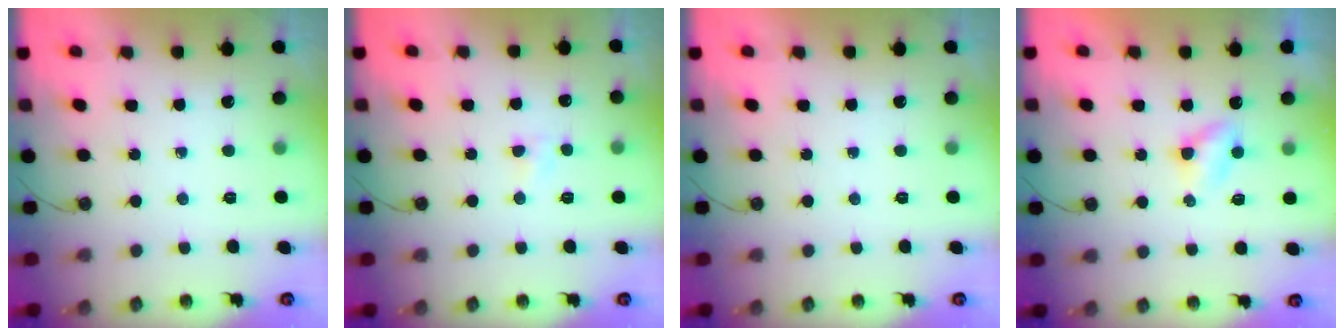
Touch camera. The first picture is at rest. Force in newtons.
{"total": 2.9, "press": 2.9, "slide": 0.4}
{"total": 0.0}
{"total": 3.3, "press": 3.3, "slide": 0.4}